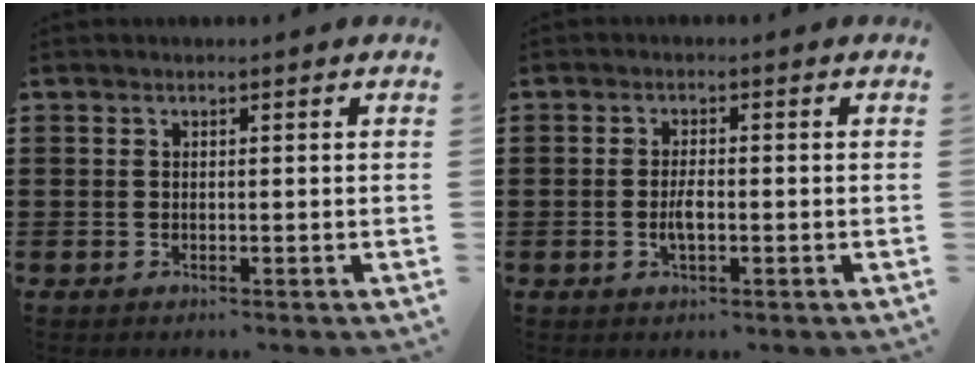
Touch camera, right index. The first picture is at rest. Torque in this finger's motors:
{"motor_torque": [1.35, 0.79, 0.16, 0.04]}